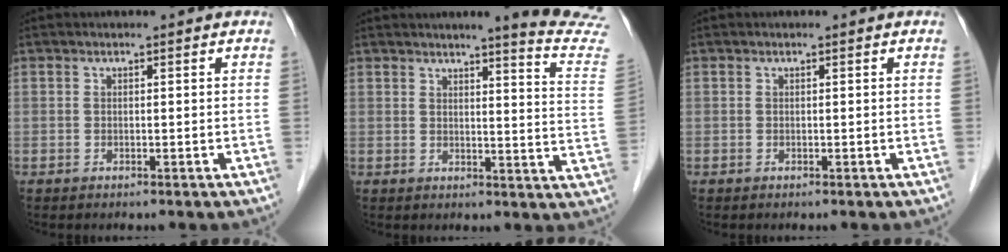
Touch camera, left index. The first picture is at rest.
{"total": 12.6, "force": [11.9, -1.7, 4.0], "torque": [-0.042, -0.103, 0.113]}
{"total": 0.0}